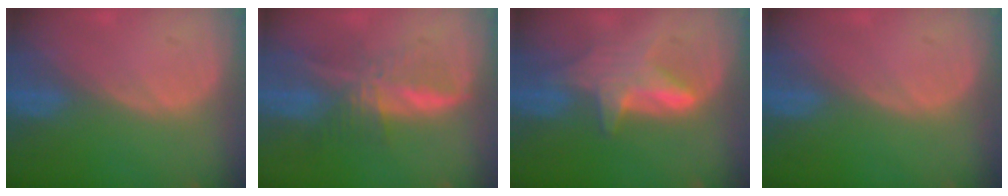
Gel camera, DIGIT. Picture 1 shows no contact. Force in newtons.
{"total": 7.6, "press": 6.4, "slide": 4.2}
{"total": 6.2, "press": 6.0, "slide": 1.3}
{"total": 0.0}